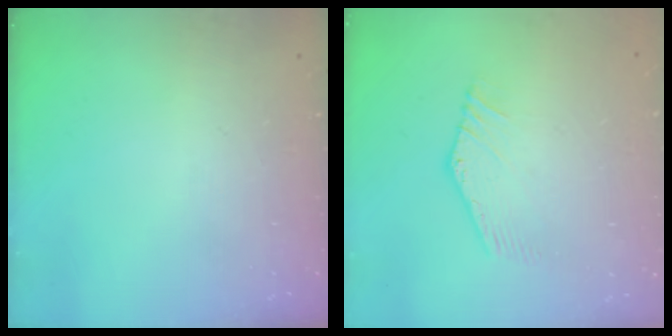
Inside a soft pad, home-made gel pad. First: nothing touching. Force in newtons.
{"total": 3.5, "press": 3.5, "slide": 0.2}